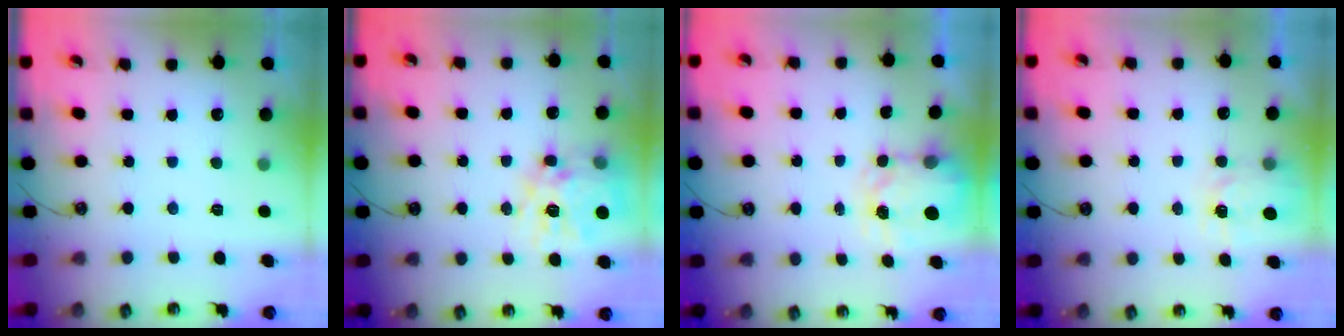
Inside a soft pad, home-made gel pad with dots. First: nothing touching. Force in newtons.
{"total": 15.4, "press": 15.3, "slide": 1.3}
{"total": 3.4, "press": 3.4, "slide": 0.4}
{"total": 5.3, "press": 5.2, "slide": 0.4}